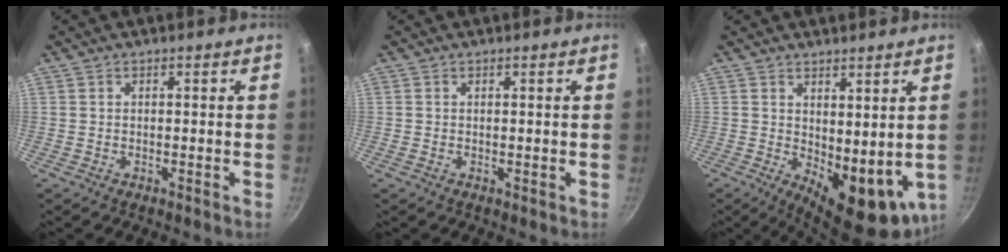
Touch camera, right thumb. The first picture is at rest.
{"total": 0.0}
{"total": 11.6, "force": [1.1, 5.5, 10.1], "torque": [-0.115, -0.030, 0.031]}